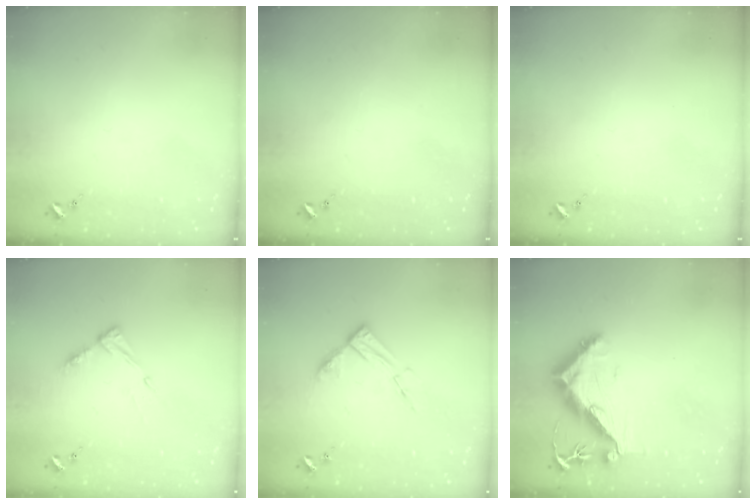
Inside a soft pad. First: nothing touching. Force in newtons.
{"total": 0.0}
{"total": 0.0}
{"total": 6.8, "press": 6.8, "slide": 0.5}
{"total": 8.9, "press": 8.9, "slide": 0.8}
{"total": 12.8, "press": 12.8, "slide": 1.2}